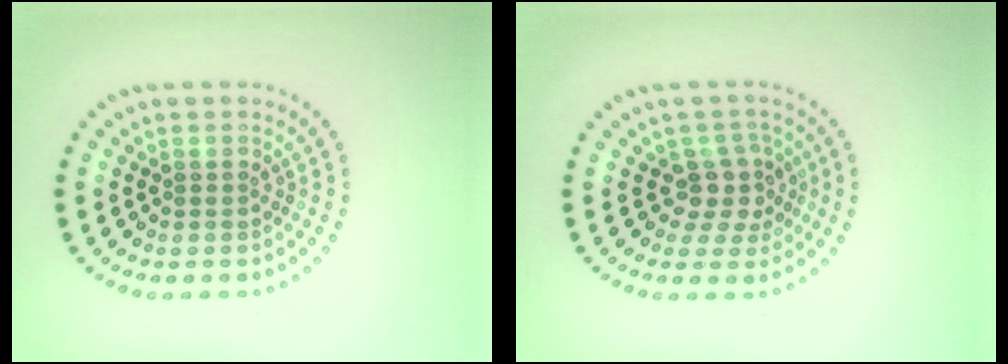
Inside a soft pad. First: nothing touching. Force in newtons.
{"total": 3.0, "press": 2.4, "slide": 1.9}